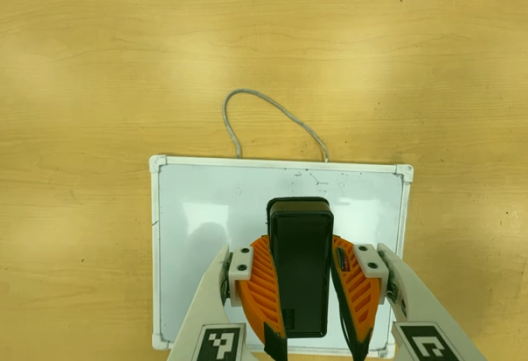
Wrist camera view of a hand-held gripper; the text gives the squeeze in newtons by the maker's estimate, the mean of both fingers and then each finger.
{"total": 9.2, "left": 7.2, "right": 11.1}